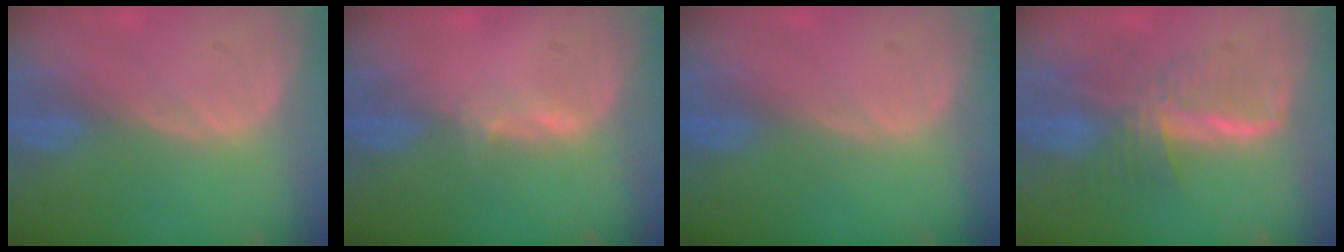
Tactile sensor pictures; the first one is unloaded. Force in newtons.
{"total": 1.3, "press": 1.2, "slide": 0.5}
{"total": 0.0}
{"total": 7.6, "press": 6.7, "slide": 3.6}